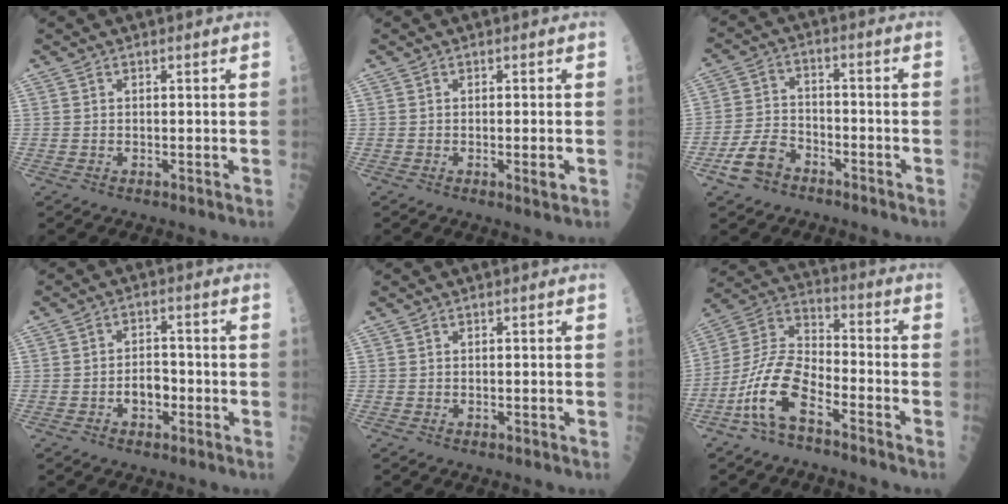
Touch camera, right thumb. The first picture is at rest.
{"total": 2.1, "force": [-0.5, 0.3, 2.0], "torque": [-0.030, -0.006, -0.008]}
{"total": 7.3, "force": [-4.5, 4.4, 3.7], "torque": [-0.071, 0.033, -0.084]}
{"total": 4.4, "force": [-1.6, 2.8, 2.9], "torque": [-0.028, 0.019, -0.027]}
{"total": 0.0}
{"total": 13.3, "force": [-7.0, 5.4, 10.0], "torque": [-0.207, 0.057, -0.140]}